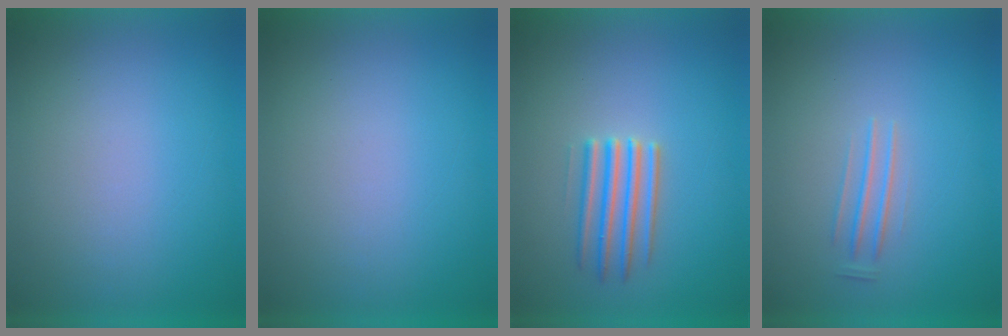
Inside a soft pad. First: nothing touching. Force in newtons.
{"total": 0.0}
{"total": 2.7}
{"total": 1.4}